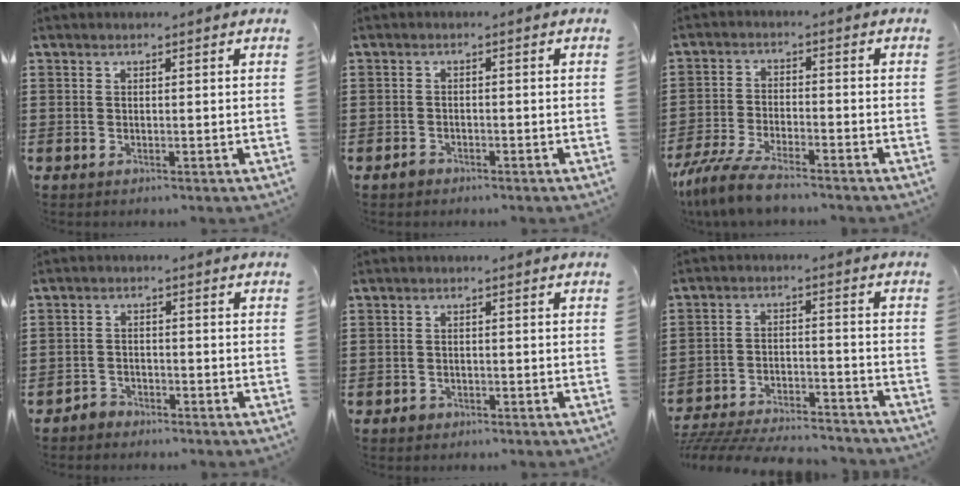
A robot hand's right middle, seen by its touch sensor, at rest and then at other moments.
{"total": 1.5, "force": [-1.1, 0.8, 0.5], "torque": [-0.013, 0.001, -0.023]}
{"total": 6.1, "force": [-5.3, 1.0, 2.7], "torque": [-0.071, -0.003, -0.106]}
{"total": 2.2, "force": [-2.1, 0.8, -0.1], "torque": [-0.006, 0.003, -0.046]}
{"total": 1.2, "force": [-0.9, 0.8, 0.3], "torque": [-0.008, 0.002, -0.020]}
{"total": 6.3, "force": [-6.2, 0.6, 1.2], "torque": [-0.027, 0.006, -0.125]}